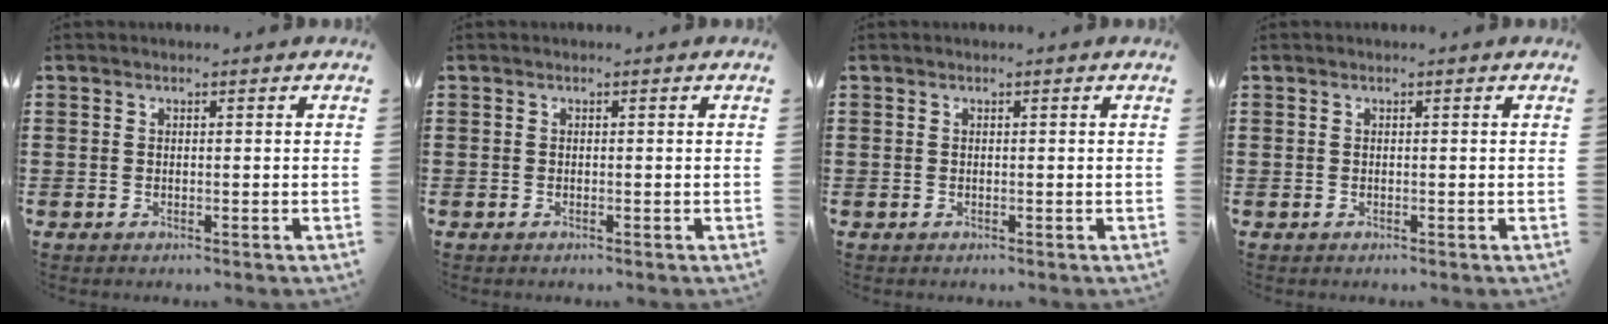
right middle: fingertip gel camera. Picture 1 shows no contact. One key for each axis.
{"total": 0.0}
{"total": 0.0}
{"total": 0.0}